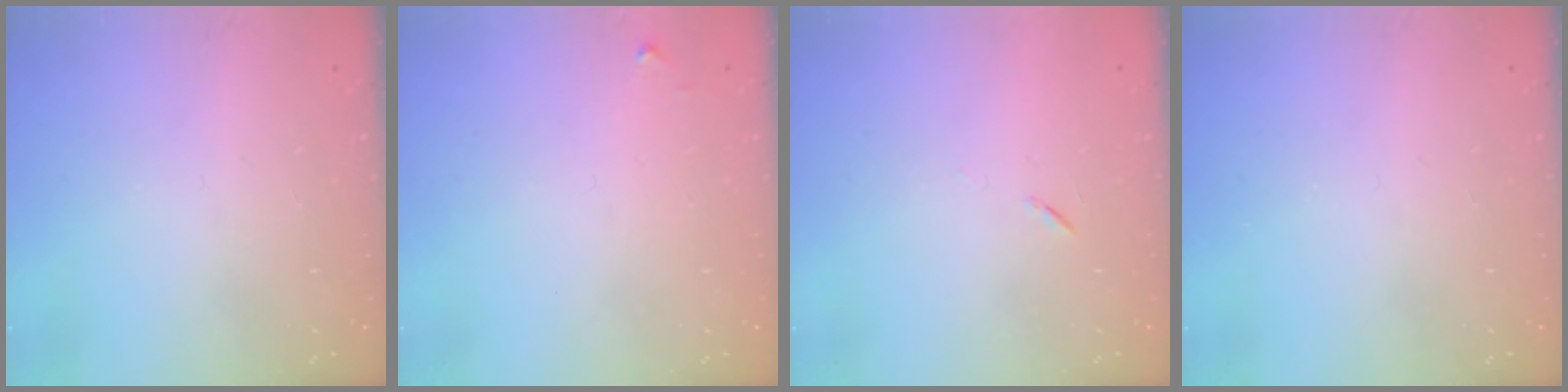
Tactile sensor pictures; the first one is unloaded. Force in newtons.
{"total": 3.9, "press": 3.9, "slide": 0.6}
{"total": 5.8, "press": 5.4, "slide": 2.1}
{"total": 0.0}